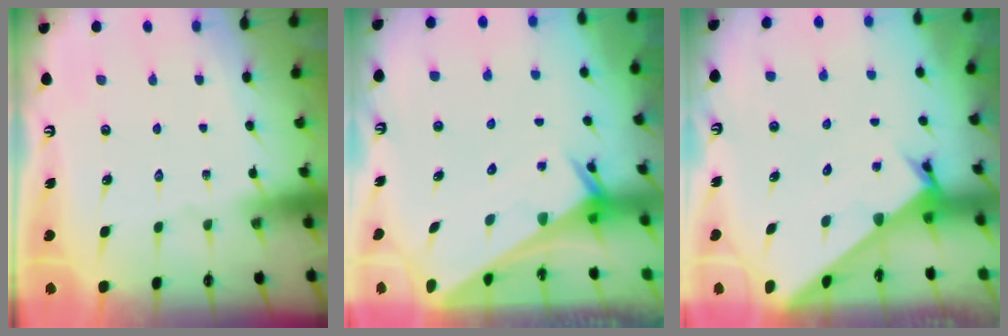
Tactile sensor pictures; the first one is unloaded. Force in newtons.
{"total": 2.6, "press": 2.6, "slide": 0.2}
{"total": 2.3, "press": 2.3, "slide": 0.2}